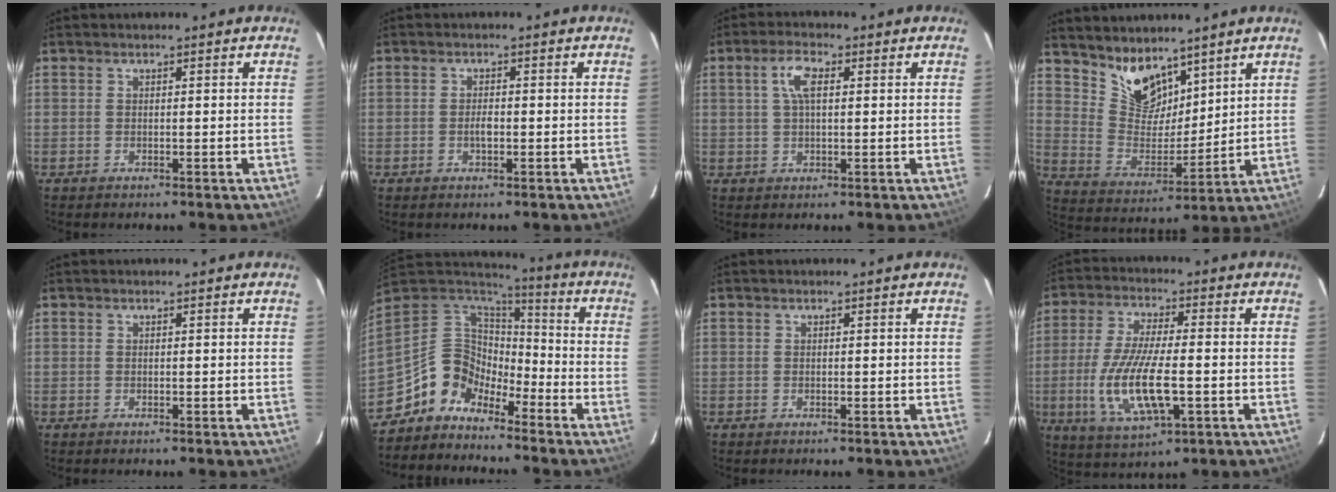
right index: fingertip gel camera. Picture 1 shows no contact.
{"total": 1.7, "force": [-0.5, 0.8, 1.5], "torque": [-0.029, 0.002, -0.010]}
{"total": 4.7, "force": [1.3, 1.9, 4.1], "torque": [-0.079, 0.011, 0.024]}
{"total": 10.3, "force": [8.0, 5.2, 3.9], "torque": [-0.073, 0.003, 0.164]}
{"total": 0.0}
{"total": 10.9, "force": [-8.6, 6.3, 2.5], "torque": [-0.053, 0.036, -0.175]}
{"total": 0.0}
{"total": 14.0, "force": [-3.1, 4.2, 12.9], "torque": [-0.267, -0.015, -0.055]}